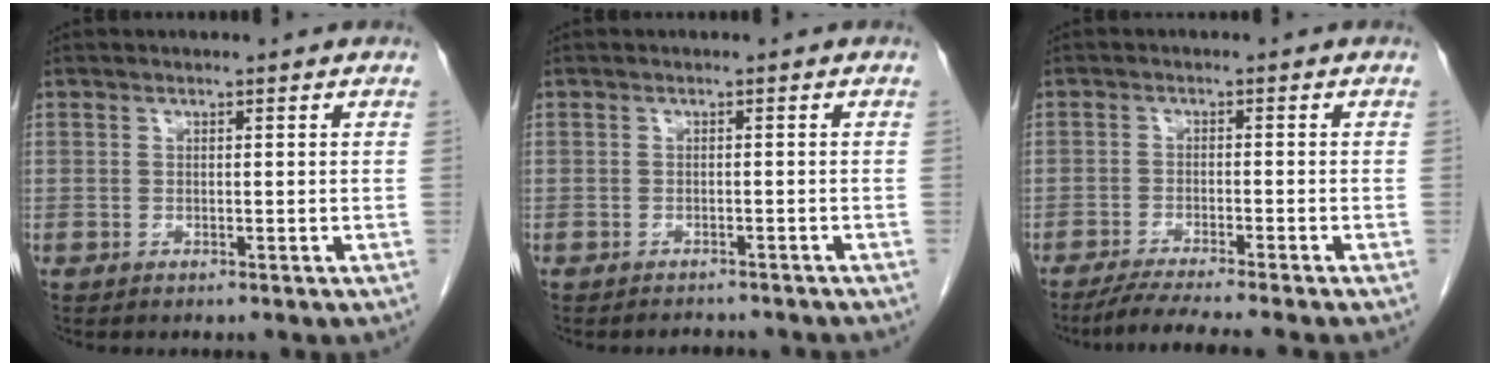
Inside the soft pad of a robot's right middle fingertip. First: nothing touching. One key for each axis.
{"total": 3.5, "fx": -3.3, "fy": 0.7, "fz": 1.0, "tx": -0.013, "ty": -0.005, "tz": -0.040}
{"total": 7.5, "fx": -6.4, "fy": -1.3, "fz": 3.6, "tx": -0.050, "ty": -0.025, "tz": -0.104}